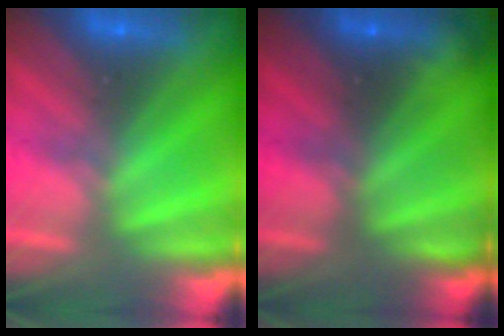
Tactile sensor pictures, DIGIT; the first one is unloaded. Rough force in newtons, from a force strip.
{"total": 1.1}